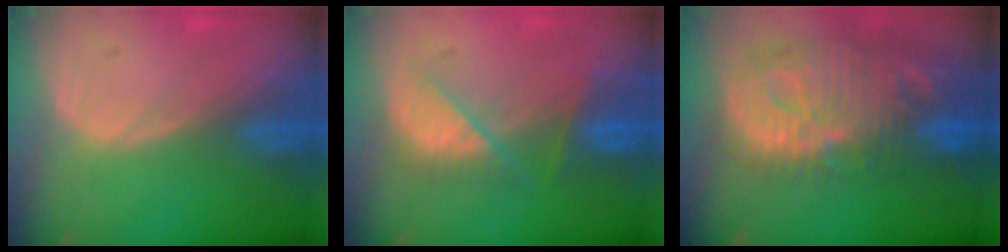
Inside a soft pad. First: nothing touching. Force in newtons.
{"total": 5.6, "press": 5.6, "slide": 0.9}
{"total": 14.0, "press": 12.2, "slide": 6.8}